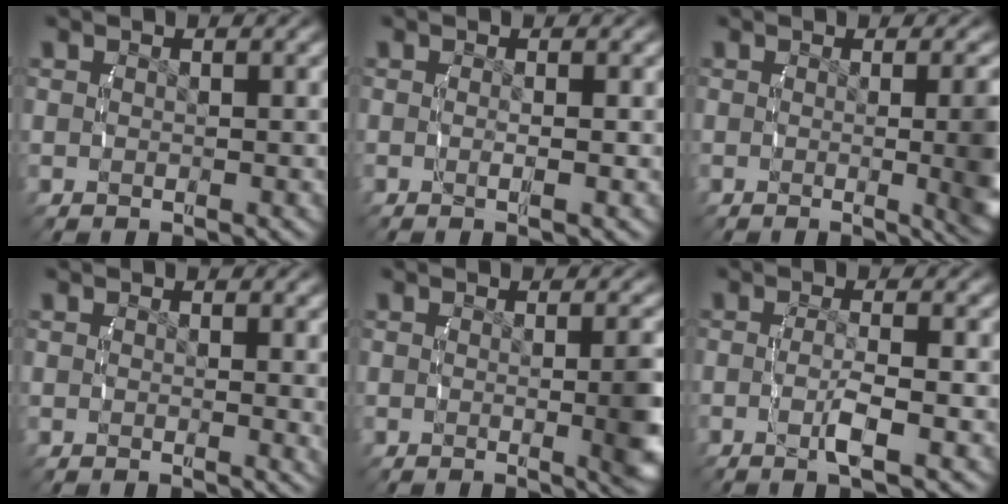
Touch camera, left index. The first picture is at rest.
{"total": 1.2, "force": [-0.5, 0.0, 1.1], "torque": [-0.028, -0.008, -0.006]}
{"total": 5.2, "force": [-0.5, 1.0, 5.1], "torque": [-0.053, -0.004, -0.010]}
{"total": 1.1, "force": [0.4, 0.0, 1.0], "torque": [-0.018, -0.007, 0.005]}
{"total": 3.5, "force": [-0.5, 0.4, 3.4], "torque": [-0.042, -0.004, -0.011]}
{"total": 2.9, "force": [-1.0, 0.2, 2.7], "torque": [-0.060, -0.008, -0.016]}